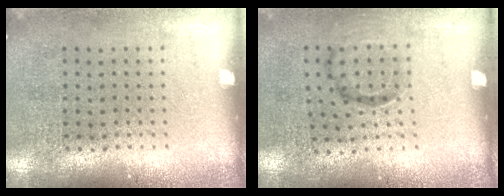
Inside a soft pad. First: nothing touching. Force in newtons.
{"total": 1.0, "press": 0.6, "slide": 0.8}